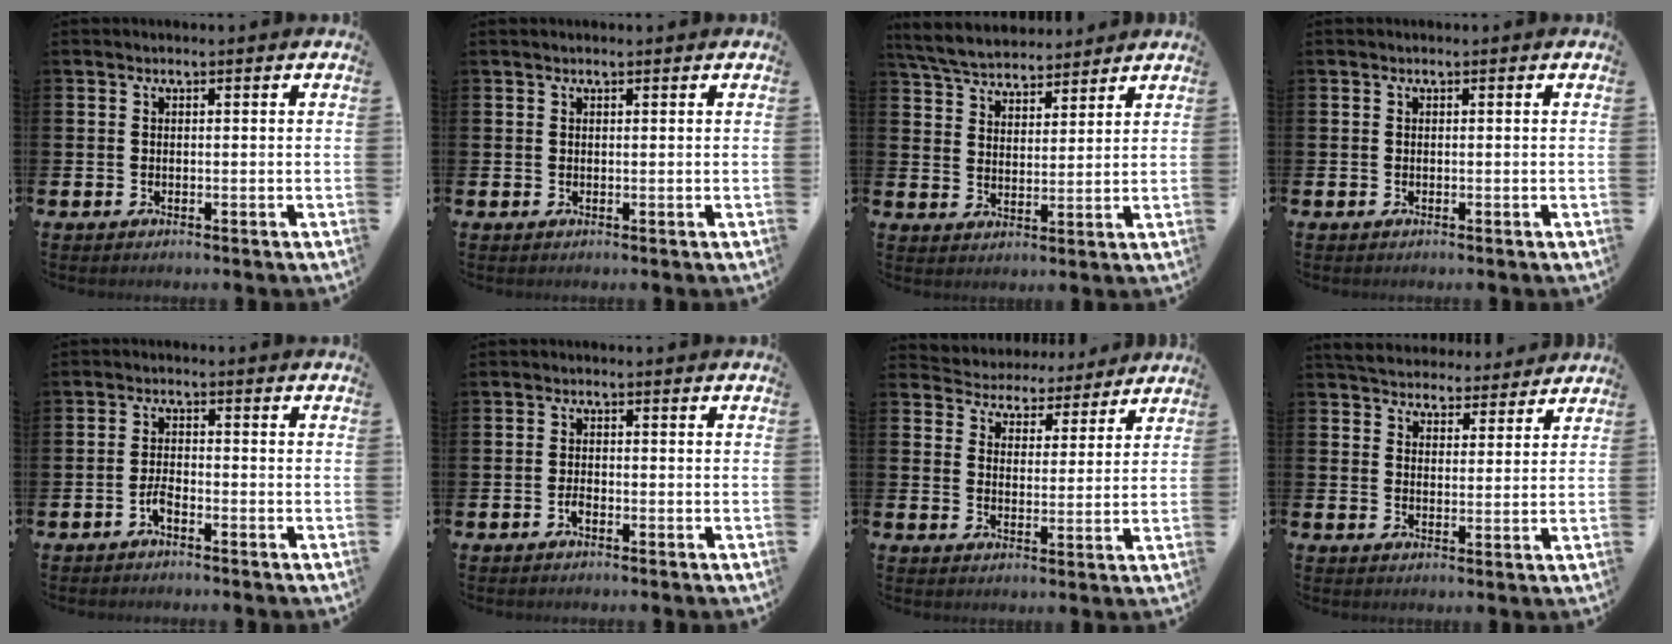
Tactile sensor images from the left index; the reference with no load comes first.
{"total": 0.6, "force": [0.5, 0.1, 0.3], "torque": [0.000, 0.001, 0.007]}
{"total": 5.9, "force": [5.7, 1.3, 0.8], "torque": [-0.040, -0.026, 0.103]}
{"total": 0.0}
{"total": 2.1, "force": [-1.4, 0.6, 1.4], "torque": [-0.032, 0.004, -0.027]}
{"total": 1.3, "force": [-0.8, 0.6, 0.9], "torque": [-0.021, 0.001, -0.015]}
{"total": 4.4, "force": [4.1, 1.5, -0.5], "torque": [-0.012, -0.039, 0.068]}
{"total": 5.2, "force": [5.1, 1.3, 0.1], "torque": [-0.020, -0.033, 0.091]}